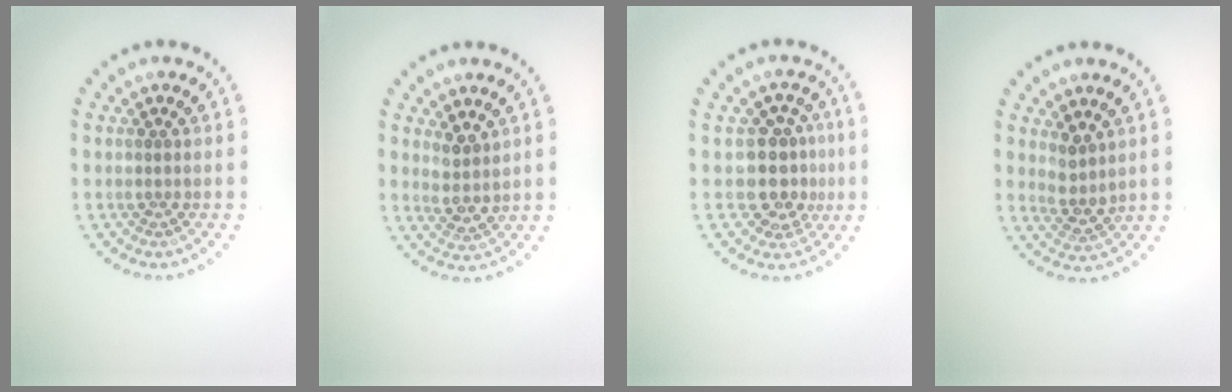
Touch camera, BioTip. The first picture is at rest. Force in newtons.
{"total": 2.4, "press": 2.0, "slide": 1.3}
{"total": 3.7, "press": 3.3, "slide": 1.7}
{"total": 2.3, "press": 1.8, "slide": 1.5}